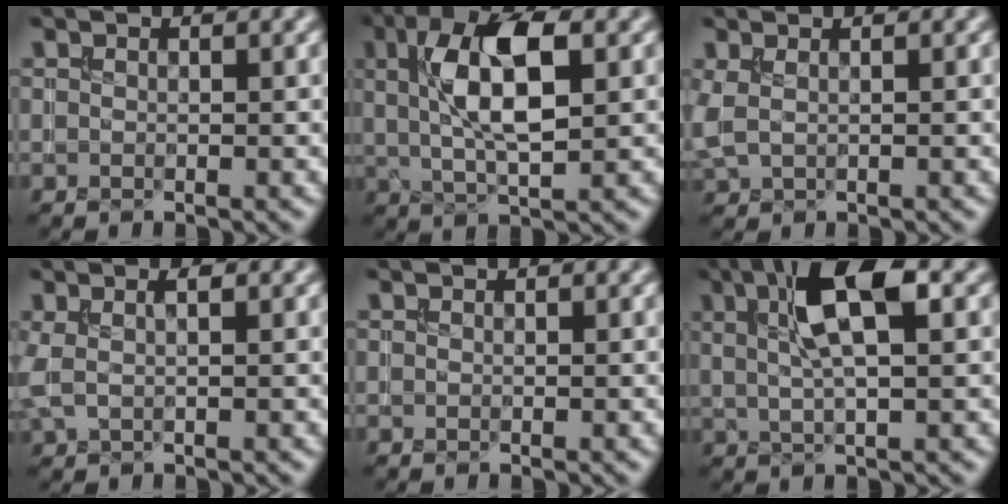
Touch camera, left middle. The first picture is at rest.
{"total": 7.8, "force": [1.8, 3.0, 7.0], "torque": [-0.125, 0.013, 0.030]}
{"total": 1.6, "force": [0.6, 0.8, 1.2], "torque": [-0.037, 0.002, 0.012]}
{"total": 2.0, "force": [0.5, 0.8, 1.8], "torque": [-0.041, 0.005, 0.006]}
{"total": 0.0}
{"total": 6.4, "force": [2.0, 1.9, 5.8], "torque": [-0.106, 0.009, 0.031]}